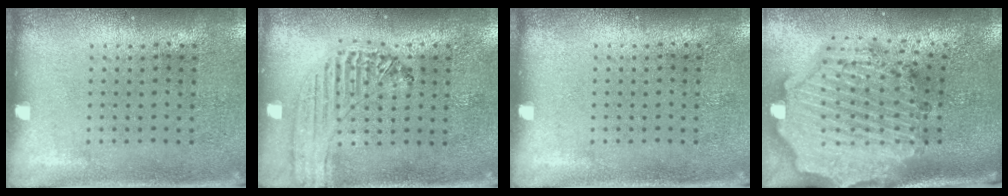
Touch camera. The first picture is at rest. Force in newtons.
{"total": 0.6, "press": 0.6, "slide": 0.1}
{"total": 0.0}
{"total": 4.0, "press": 3.3, "slide": 2.3}